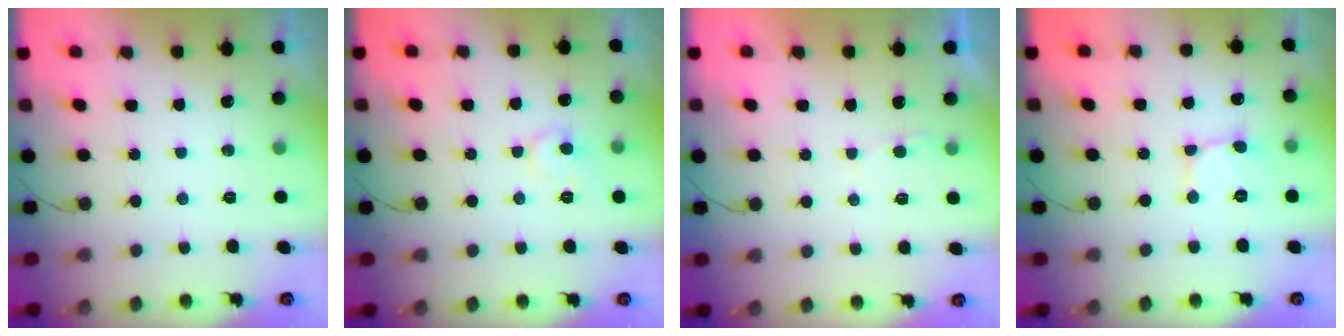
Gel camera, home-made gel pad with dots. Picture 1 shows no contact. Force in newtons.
{"total": 6.6, "press": 6.5, "slide": 0.6}
{"total": 2.2, "press": 2.2, "slide": 0.2}
{"total": 2.1, "press": 2.1, "slide": 0.2}